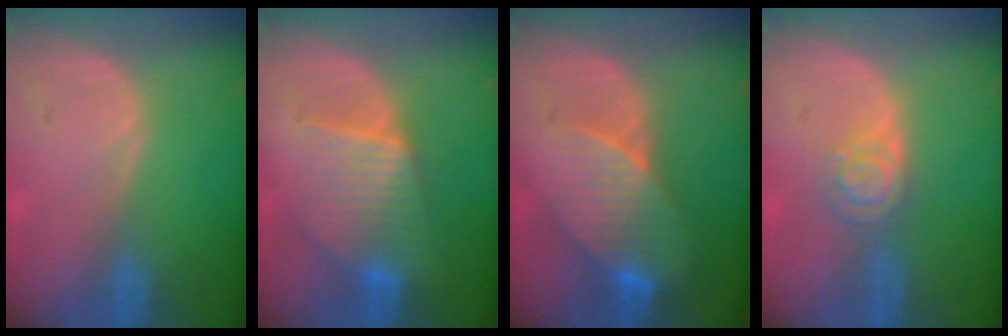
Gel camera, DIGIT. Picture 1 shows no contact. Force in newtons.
{"total": 7.4, "press": 7.4, "slide": 0.2}
{"total": 8.2, "press": 7.7, "slide": 2.7}
{"total": 4.6, "press": 4.0, "slide": 2.3}